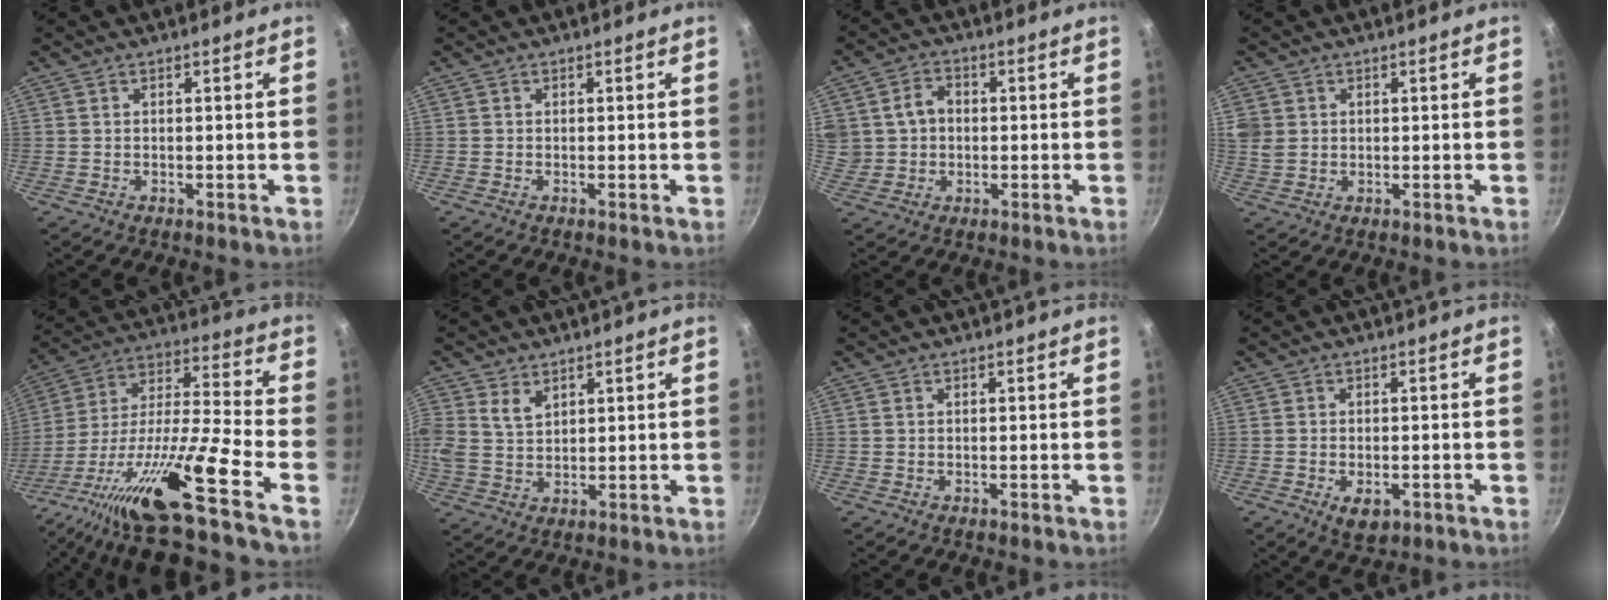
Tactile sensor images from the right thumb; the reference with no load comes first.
{"total": 0.0}
{"total": 7.8, "force": [0.7, 6.9, 3.7], "torque": [-0.048, 0.014, 0.015]}
{"total": 4.8, "force": [1.1, 4.1, 2.2], "torque": [-0.038, -0.003, 0.027]}
{"total": 21.1, "force": [-11.8, 2.1, 17.4], "torque": [-0.293, 0.061, -0.226]}
{"total": 6.8, "force": [3.1, 4.8, 3.9], "torque": [-0.078, -0.003, 0.064]}
{"total": 0.0}
{"total": 4.7, "force": [-1.7, 2.7, 3.4], "torque": [-0.047, 0.003, -0.020]}